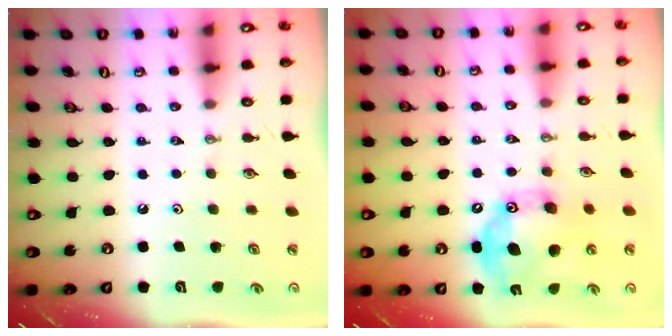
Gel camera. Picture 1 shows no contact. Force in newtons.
{"total": 18.0, "press": 18.0, "slide": 0.9}